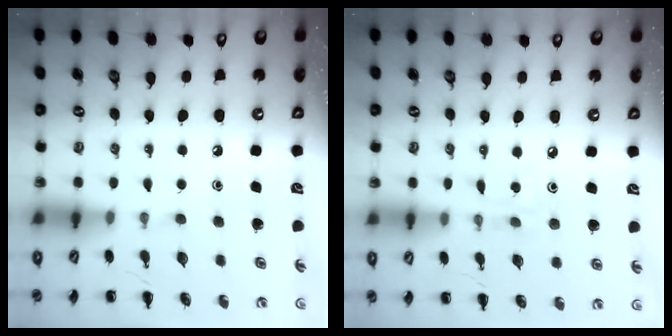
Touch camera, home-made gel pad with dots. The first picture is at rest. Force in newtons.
{"total": 2.4, "press": 2.2, "slide": 0.8}